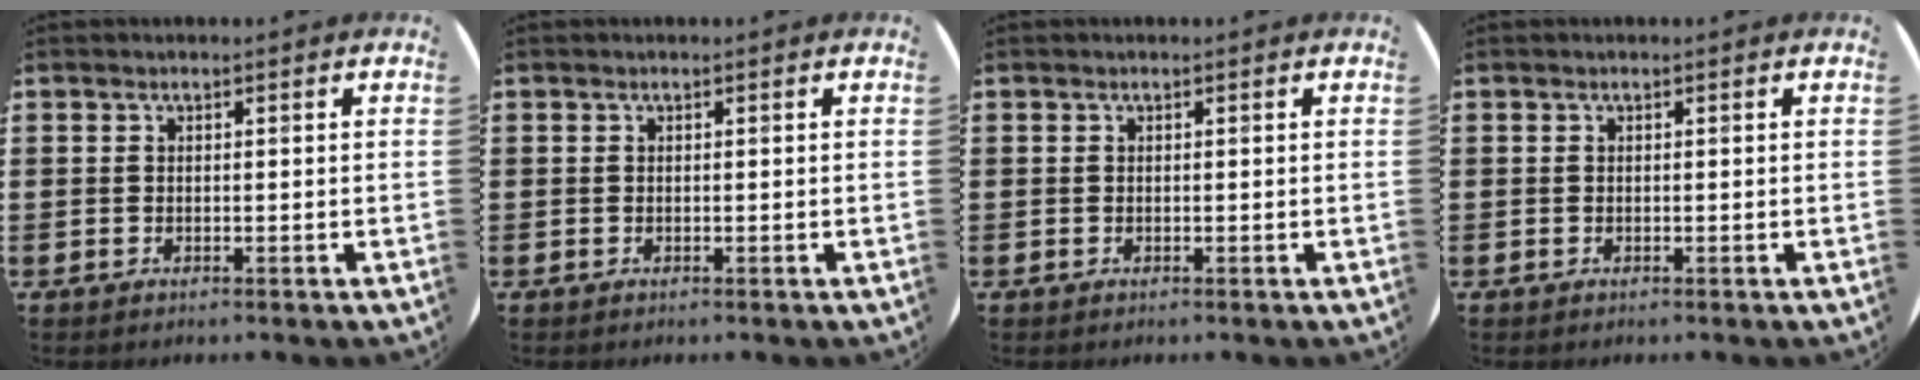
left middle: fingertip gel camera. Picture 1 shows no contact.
{"total": 0.0}
{"total": 0.0}
{"total": 0.0}